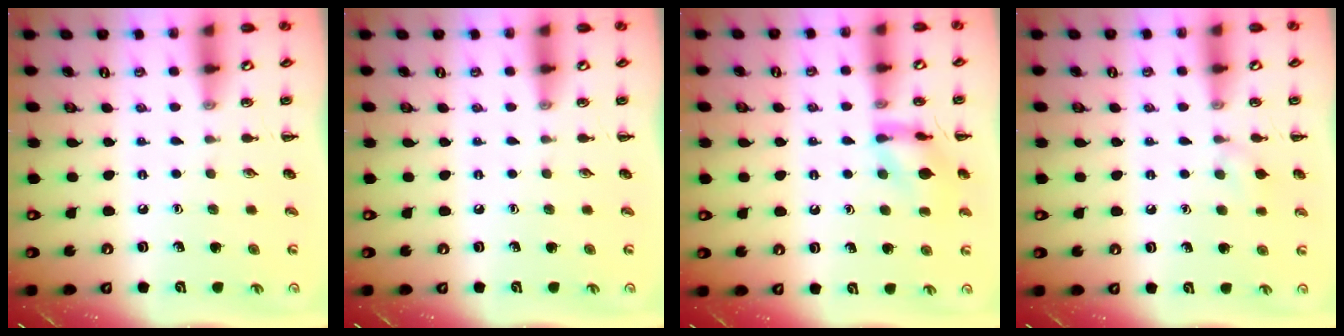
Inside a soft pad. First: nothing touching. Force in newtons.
{"total": 0.0}
{"total": 12.1, "press": 12.0, "slide": 1.0}
{"total": 6.2, "press": 5.9, "slide": 2.0}